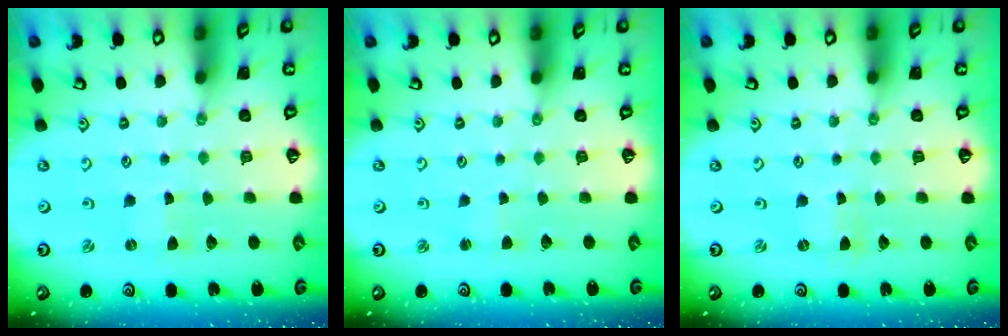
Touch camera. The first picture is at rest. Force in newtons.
{"total": 1.5, "press": 1.5, "slide": 0.1}
{"total": 0.0}